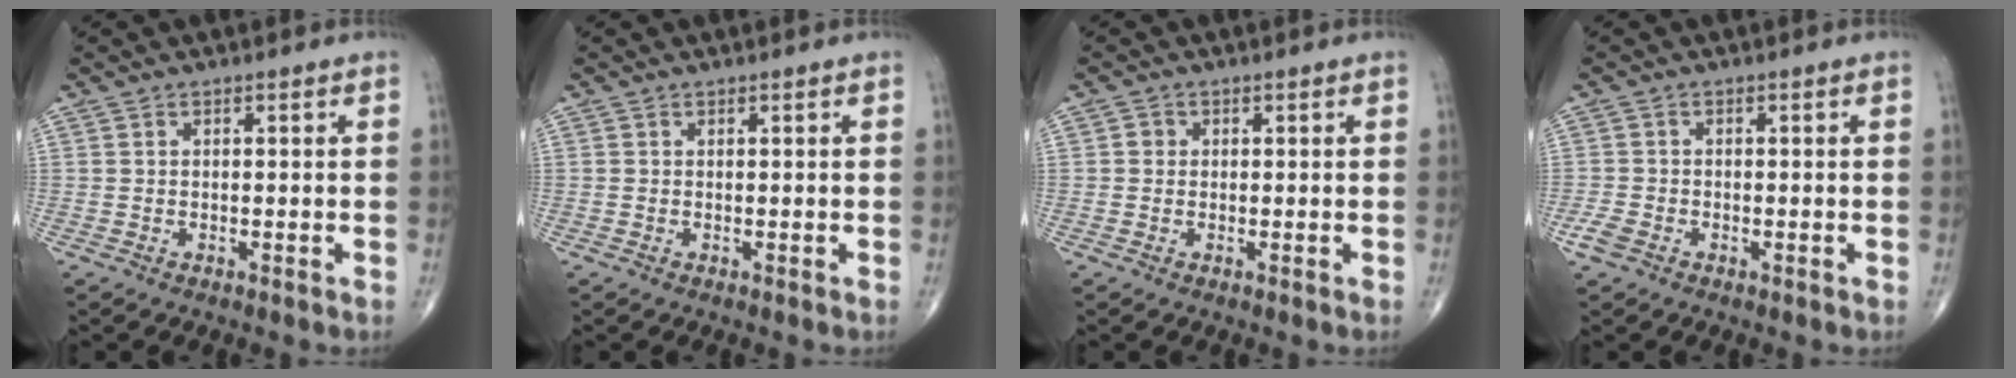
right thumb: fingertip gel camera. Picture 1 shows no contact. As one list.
[{"total": 0.0}, {"total": 1.3, "force": [0.0, 1.2, 0.4], "torque": [0.000, 0.003, -0.001]}, {"total": 2.7, "force": [-1.4, 1.8, 1.5], "torque": [-0.034, 0.004, -0.028]}]